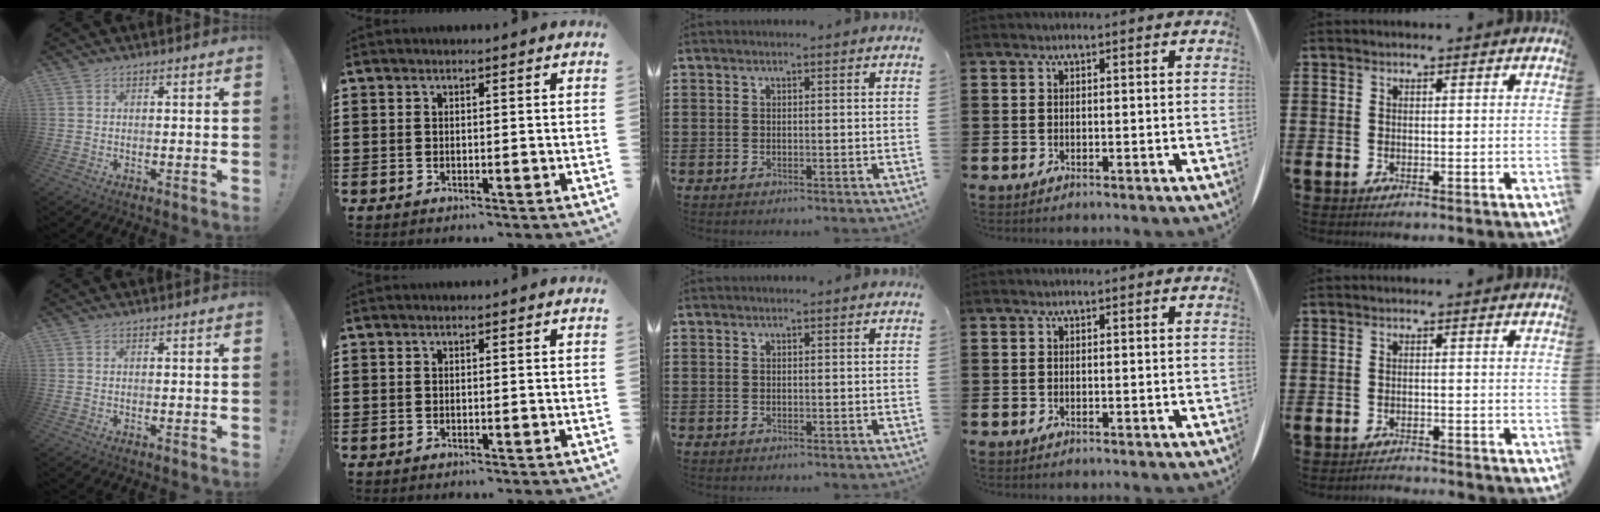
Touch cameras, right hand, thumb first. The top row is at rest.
{"little": {"total": 1.3, "force": [-1.3, -0.1, -0.1], "torque": [-0.001, 0.003, -0.028]}}